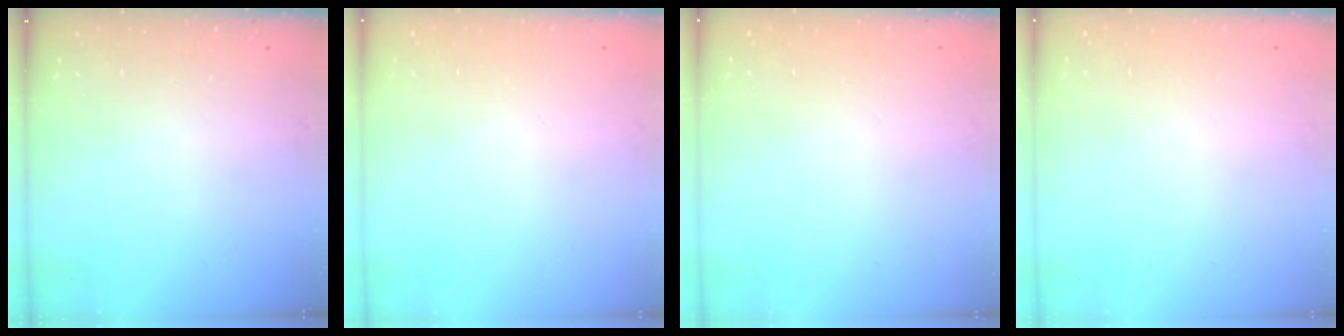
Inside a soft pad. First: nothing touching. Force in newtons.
{"total": 0.0}
{"total": 0.0}
{"total": 0.0}